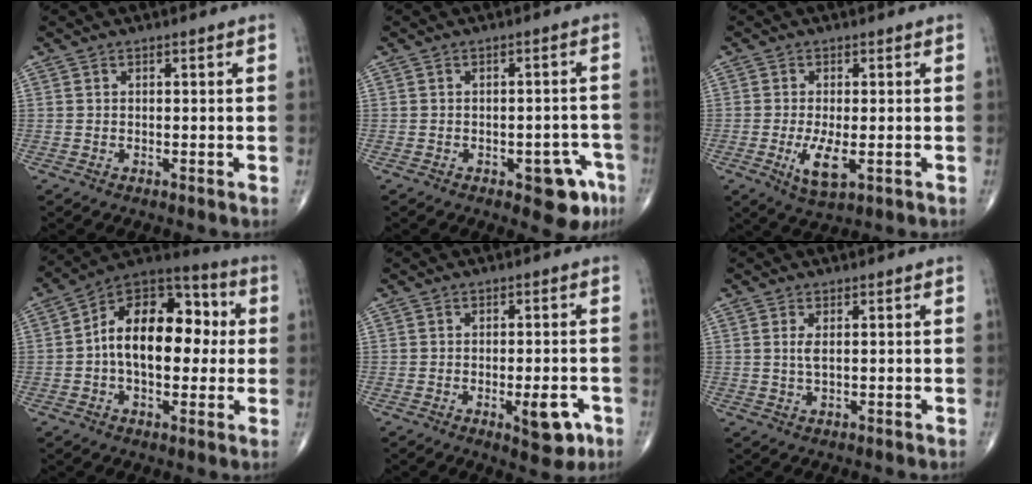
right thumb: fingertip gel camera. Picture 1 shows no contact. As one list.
[{"total": 6.9, "force": [-3.5, 3.2, 5.0], "torque": [-0.032, 0.021, -0.038]}, {"total": 5.6, "force": [-1.4, 2.0, 5.1], "torque": [-0.099, -0.014, -0.019]}, {"total": 18.4, "force": [1.1, 10.8, 14.8], "torque": [-0.201, 0.039, 0.008]}, {"total": 6.1, "force": [-2.4, 2.4, 5.1], "torque": [-0.050, 0.003, -0.026]}, {"total": 1.9, "force": [0.5, 0.5, 1.7], "torque": [-0.043, -0.004, 0.015]}]